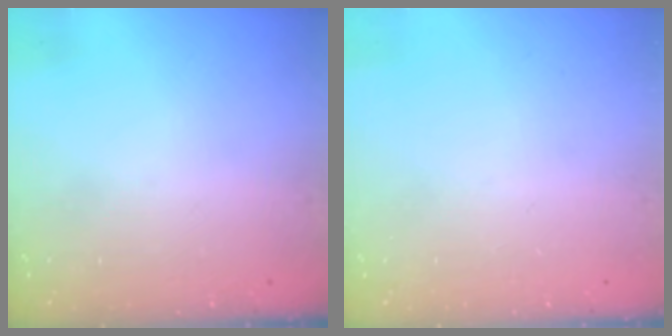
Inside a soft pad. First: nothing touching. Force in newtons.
{"total": 0.0}